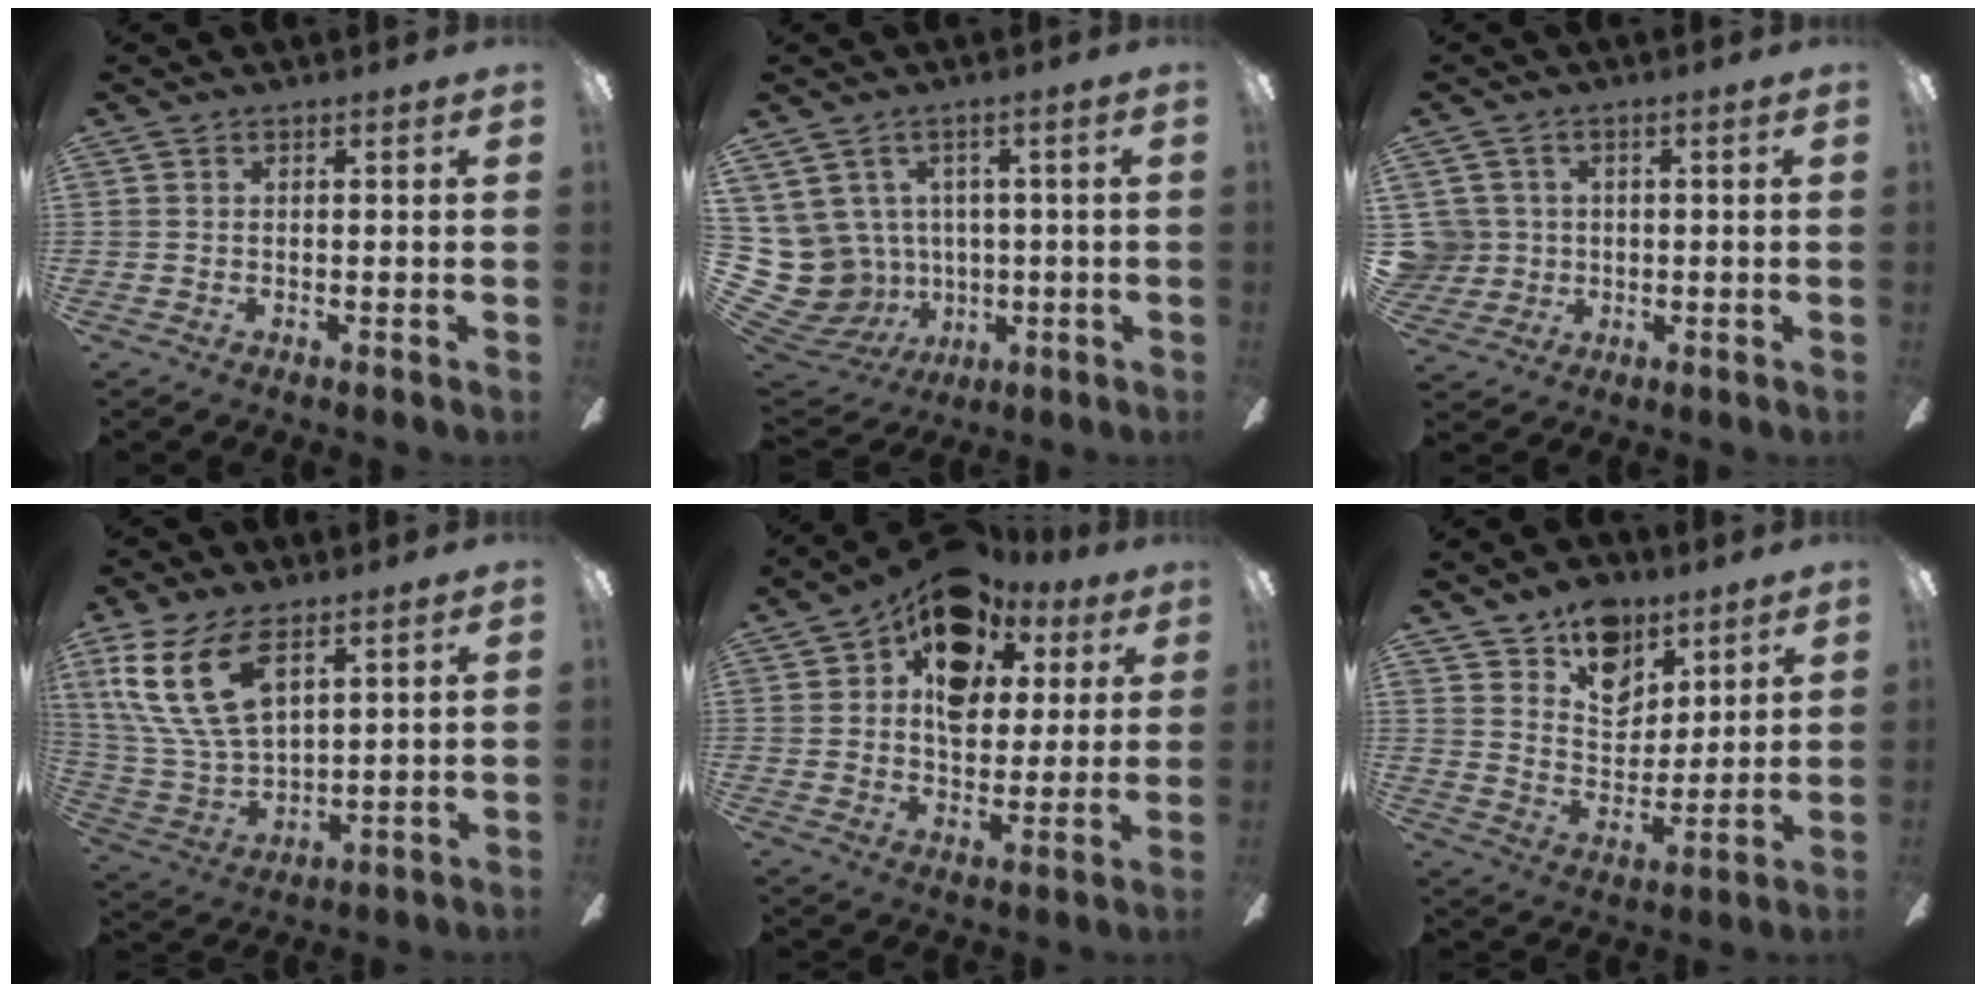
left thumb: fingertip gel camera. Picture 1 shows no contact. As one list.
[{"total": 11.6, "force": [1.4, 10.9, 3.6], "torque": [-0.125, -0.023, 0.043]}, {"total": 6.1, "force": [1.0, 6.0, 1.0], "torque": [-0.047, 0.006, 0.024]}, {"total": 18.7, "force": [9.5, 9.8, 12.7], "torque": [-0.283, -0.029, 0.172]}, {"total": 14.5, "force": [7.8, 9.5, 7.6], "torque": [-0.125, -0.031, 0.145]}, {"total": 13.7, "force": [9.4, 8.6, 4.8], "torque": [-0.078, -0.057, 0.180]}]